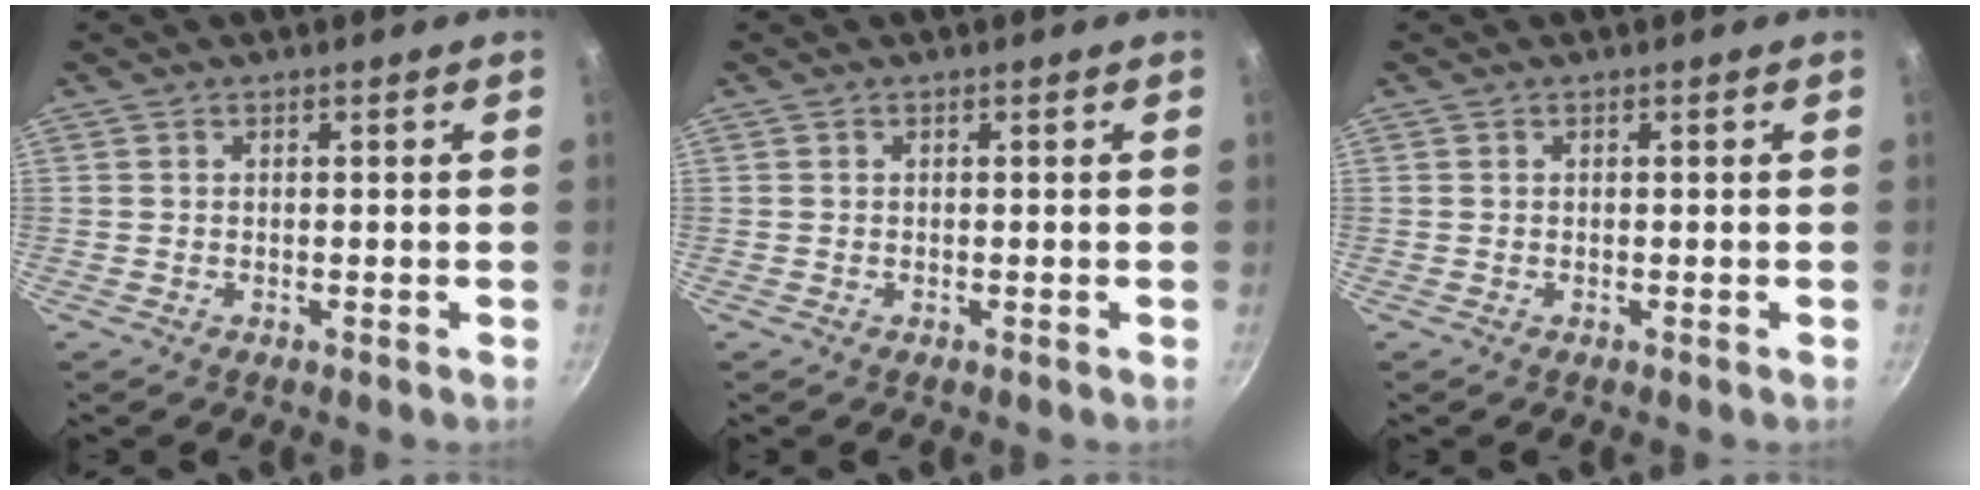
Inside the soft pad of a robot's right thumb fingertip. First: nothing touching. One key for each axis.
{"total": 0.0}
{"total": 0.0}